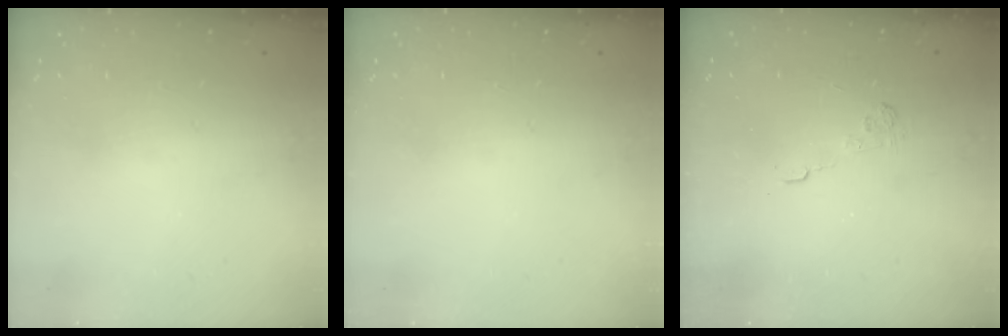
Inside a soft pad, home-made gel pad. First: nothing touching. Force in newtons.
{"total": 0.0}
{"total": 2.7, "press": 2.3, "slide": 1.4}